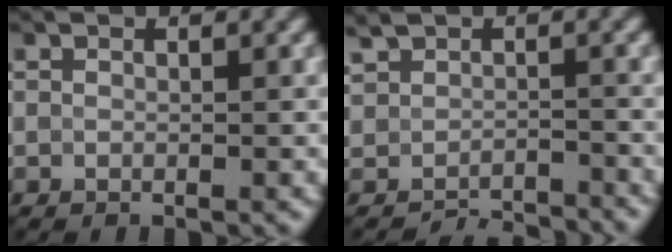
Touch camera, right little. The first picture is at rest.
{"total": 3.1, "force": [-2.4, 1.8, 0.8], "torque": [-0.001, -0.009, -0.048]}